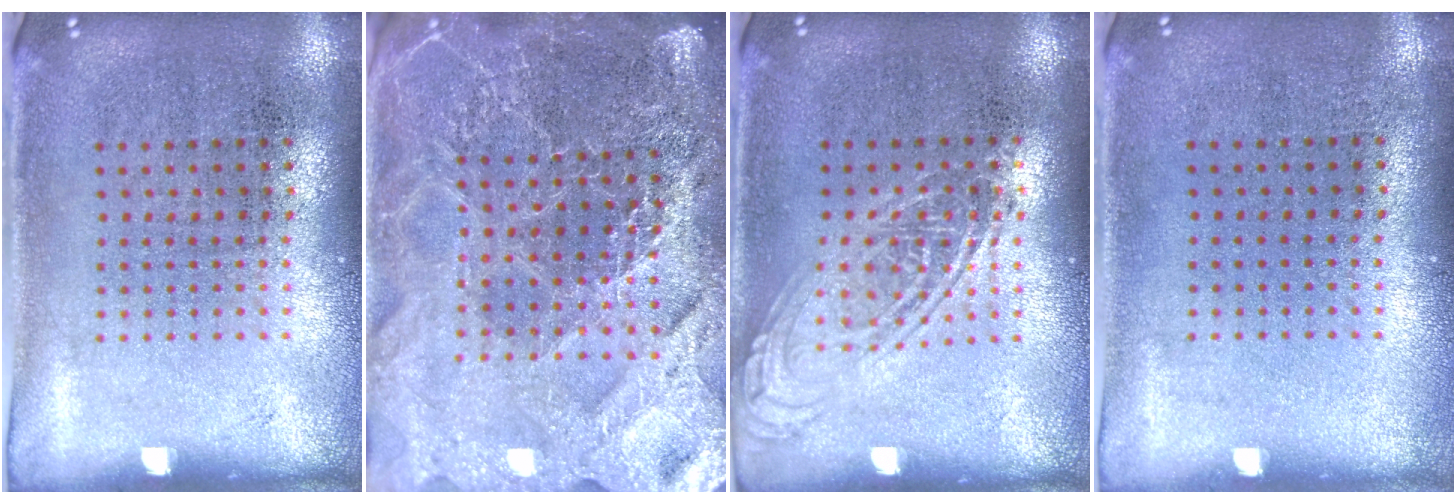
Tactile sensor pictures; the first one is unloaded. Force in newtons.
{"total": 5.2, "press": 4.7, "slide": 2.3}
{"total": 1.5, "press": 1.5, "slide": 0.1}
{"total": 0.0}